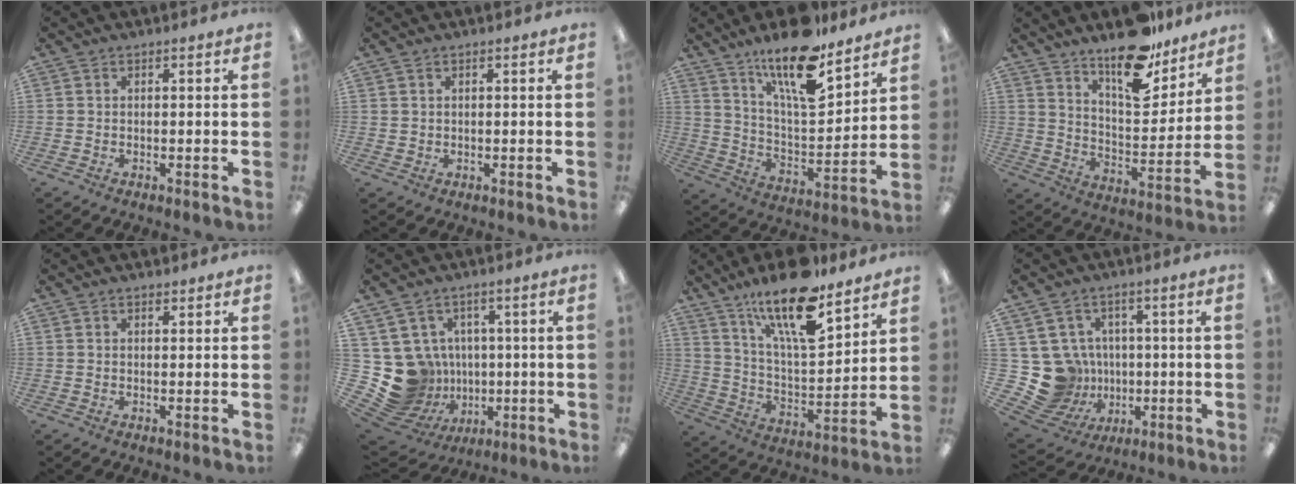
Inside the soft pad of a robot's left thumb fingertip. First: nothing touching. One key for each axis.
{"total": 0.9, "fx": 0.5, "fy": 0.6, "fz": 0.2, "tx": -0.005, "ty": 0.003, "tz": 0.010}
{"total": 18.3, "fx": 13.5, "fy": 5.5, "fz": 11.1, "tx": -0.192, "ty": -0.083, "tz": 0.225}
{"total": 16.6, "fx": 13.1, "fy": 6.2, "fz": 8.1, "tx": -0.122, "ty": -0.089, "tz": 0.227}
{"total": 0.9, "fx": 0.8, "fy": 0.4, "fz": 0.2, "tx": -0.006, "ty": 0.000, "tz": 0.015}
{"total": 13.5, "fx": -0.7, "fy": 12.9, "fz": 3.7, "tx": -0.114, "ty": -0.016, "tz": 0.022}
{"total": 19.7, "fx": 13.9, "fy": 6.1, "fz": 12.6, "tx": -0.214, "ty": -0.084, "tz": 0.233}
{"total": 12.9, "fx": -0.2, "fy": 12.5, "fz": 3.5, "tx": -0.111, "ty": -0.008, "tz": 0.017}